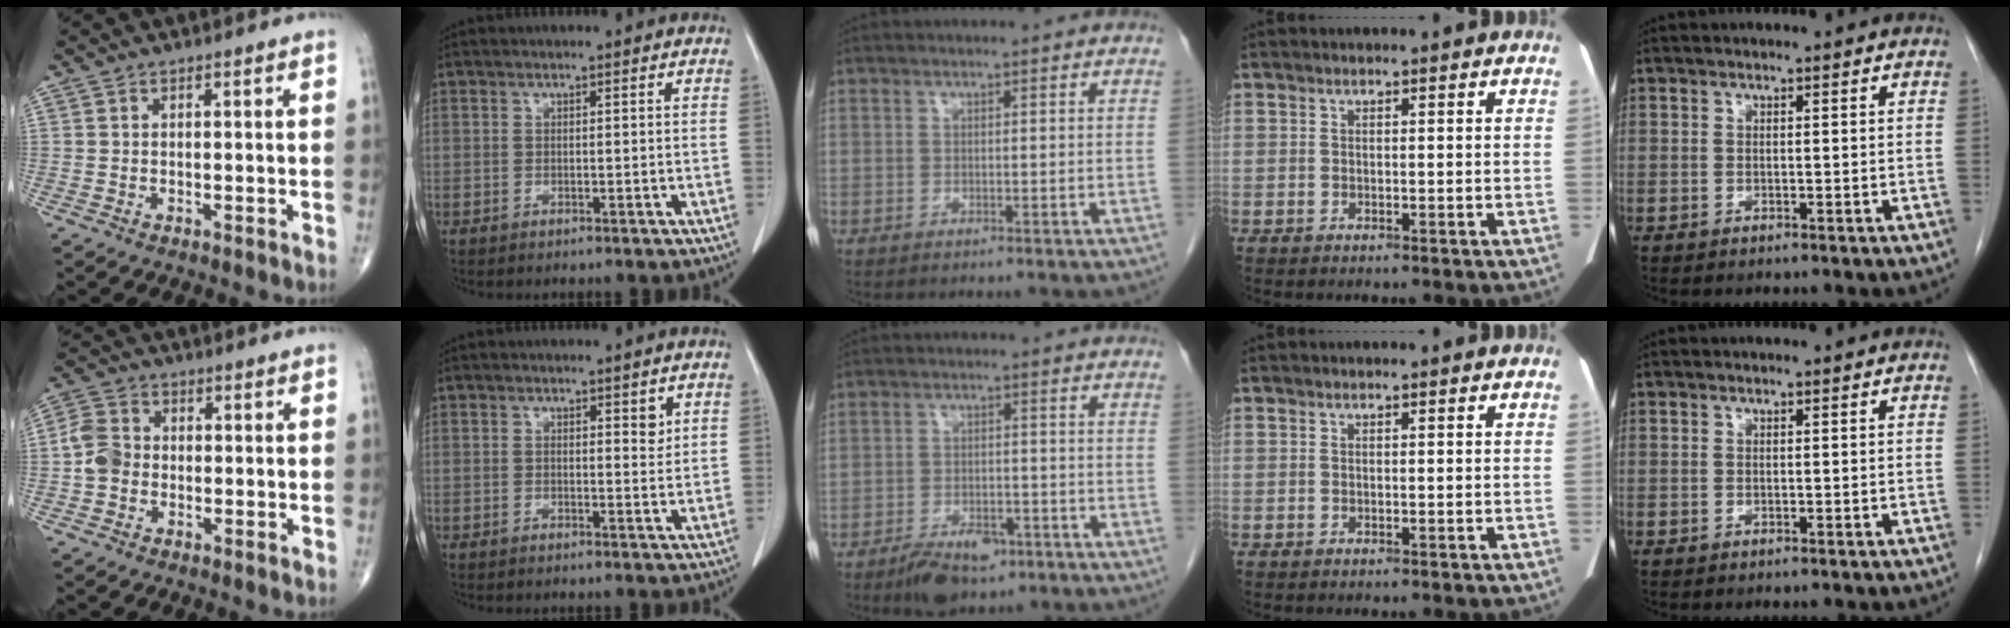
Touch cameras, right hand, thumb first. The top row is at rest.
{"thumb": {"total": 5.0, "force": [-1.0, 4.0, 2.7], "torque": [-0.047, 0.013, -0.029]}, "index": {"total": 1.7, "force": [0.9, 0.7, 1.3], "torque": [-0.016, -0.006, 0.013]}, "middle": {"total": 6.2, "force": [-4.1, 2.8, 3.6], "torque": [-0.062, 0.000, -0.063]}}